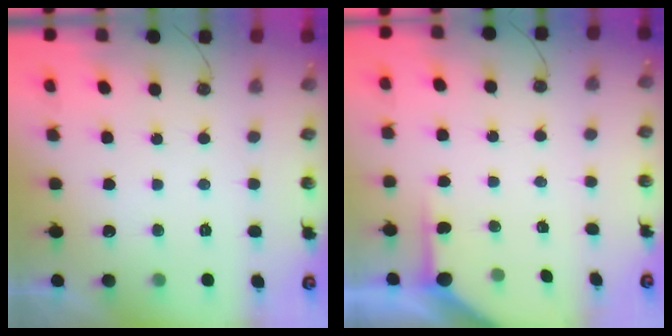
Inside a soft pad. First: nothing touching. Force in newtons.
{"total": 3.5, "press": 3.5, "slide": 0.4}